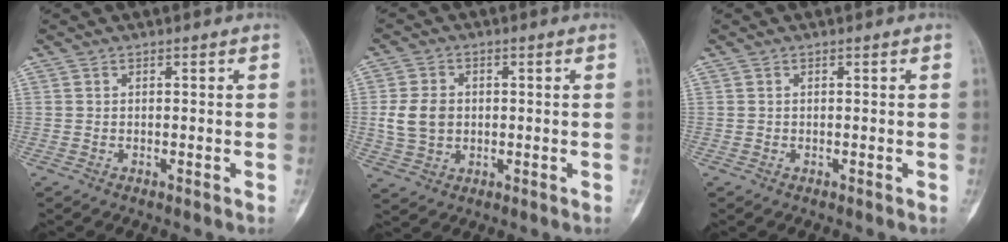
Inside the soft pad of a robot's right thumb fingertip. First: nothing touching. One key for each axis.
{"total": 7.1, "fx": 0.2, "fy": 5.5, "fz": 4.4, "tx": -0.076, "ty": 0.002, "tz": 0.007}
{"total": 0.0}